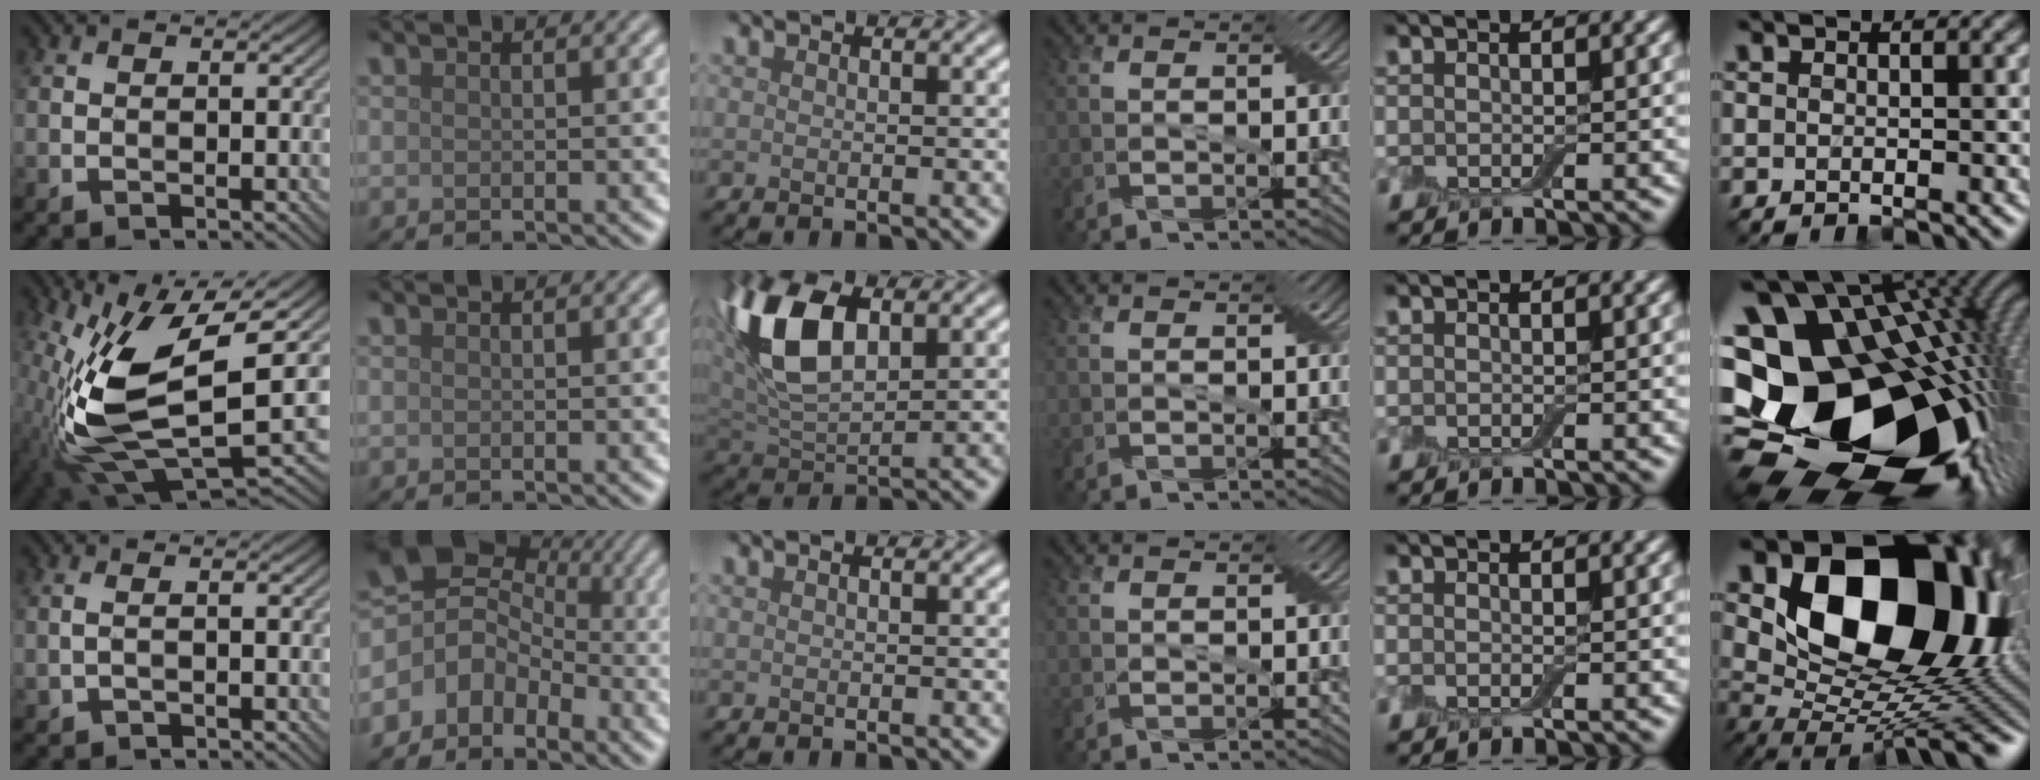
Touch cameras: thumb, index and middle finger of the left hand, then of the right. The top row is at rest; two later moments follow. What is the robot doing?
{"motion": "cut", "object": "cling film"}